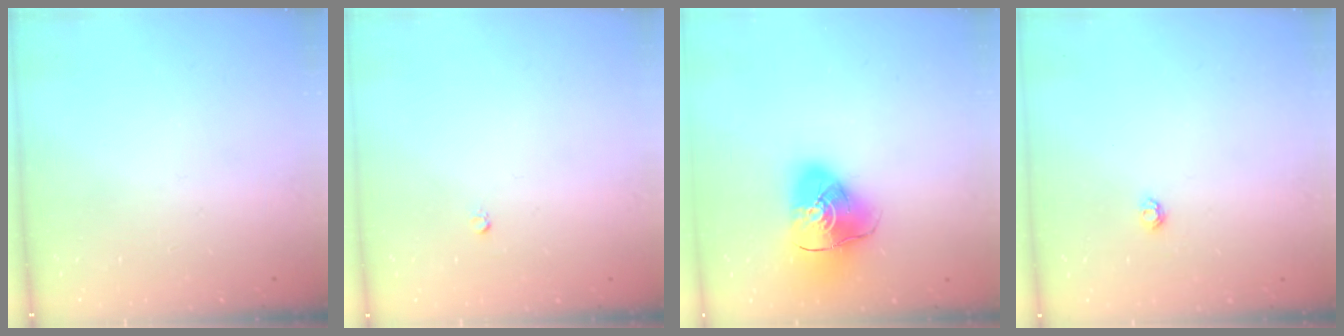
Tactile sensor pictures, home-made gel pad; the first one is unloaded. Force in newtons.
{"total": 2.5, "press": 2.5, "slide": 0.2}
{"total": 13.5, "press": 13.4, "slide": 1.9}
{"total": 3.9, "press": 3.9, "slide": 0.5}